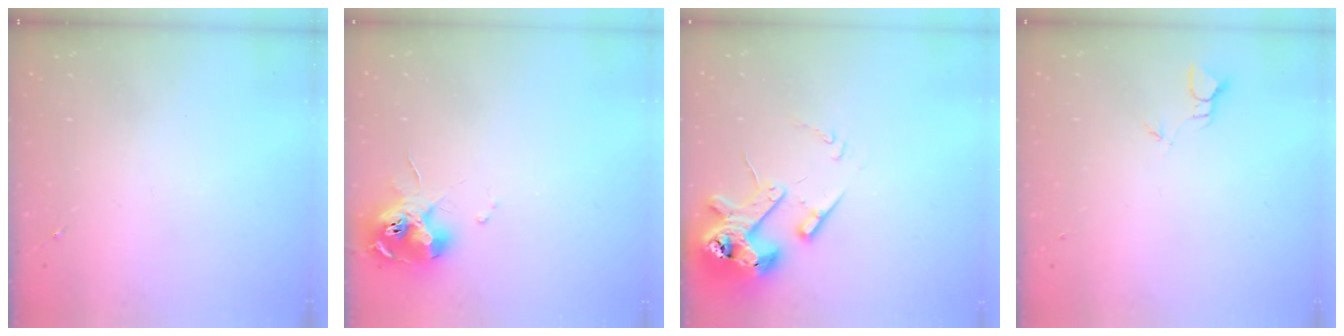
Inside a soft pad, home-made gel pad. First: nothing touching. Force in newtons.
{"total": 13.5, "press": 13.5, "slide": 1.2}
{"total": 14.6, "press": 14.5, "slide": 2.0}
{"total": 1.9, "press": 1.9, "slide": 0.1}